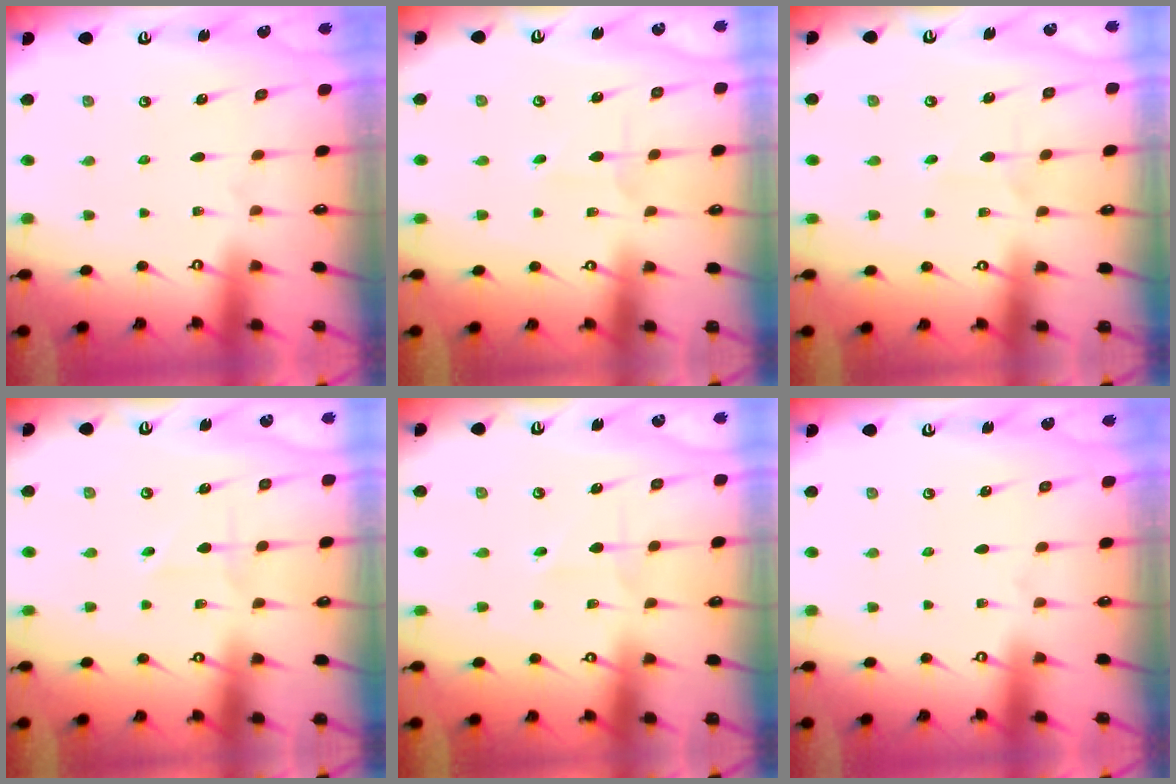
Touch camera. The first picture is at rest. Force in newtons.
{"total": 1.6, "press": 1.6, "slide": 0.2}
{"total": 2.7, "press": 2.7, "slide": 0.3}
{"total": 1.9, "press": 1.9, "slide": 0.2}
{"total": 2.4, "press": 2.4, "slide": 0.2}
{"total": 0.0}